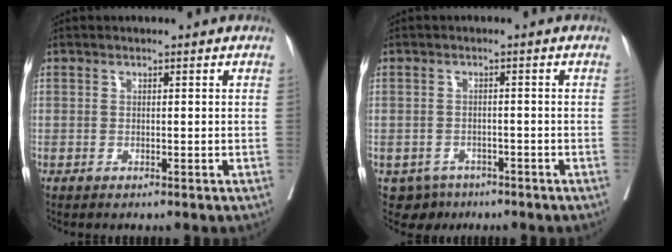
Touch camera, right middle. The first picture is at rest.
{"total": 3.6, "force": [-2.4, 2.7, 0.2], "torque": [0.001, 0.006, -0.034]}